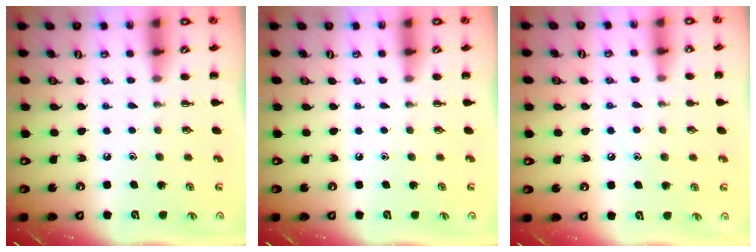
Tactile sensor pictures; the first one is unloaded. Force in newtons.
{"total": 0.0}
{"total": 6.2, "press": 6.0, "slide": 1.6}